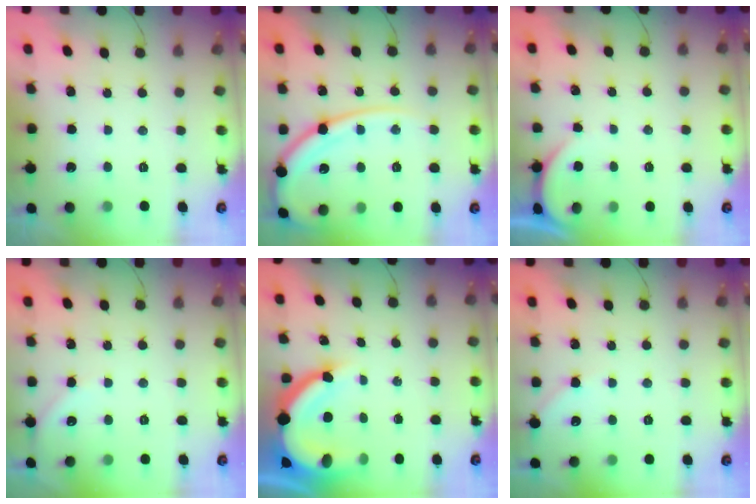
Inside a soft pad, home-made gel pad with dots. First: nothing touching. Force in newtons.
{"total": 15.5, "press": 15.4, "slide": 1.7}
{"total": 1.6, "press": 1.6, "slide": 0.2}
{"total": 2.3, "press": 2.3, "slide": 0.4}
{"total": 14.5, "press": 14.4, "slide": 1.3}
{"total": 2.9, "press": 2.8, "slide": 0.4}